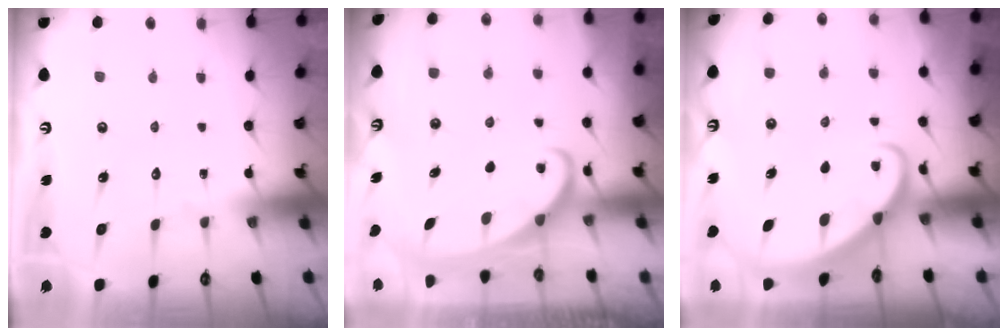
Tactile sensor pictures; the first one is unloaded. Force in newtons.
{"total": 2.2, "press": 2.2, "slide": 0.3}
{"total": 2.6, "press": 2.6, "slide": 0.3}